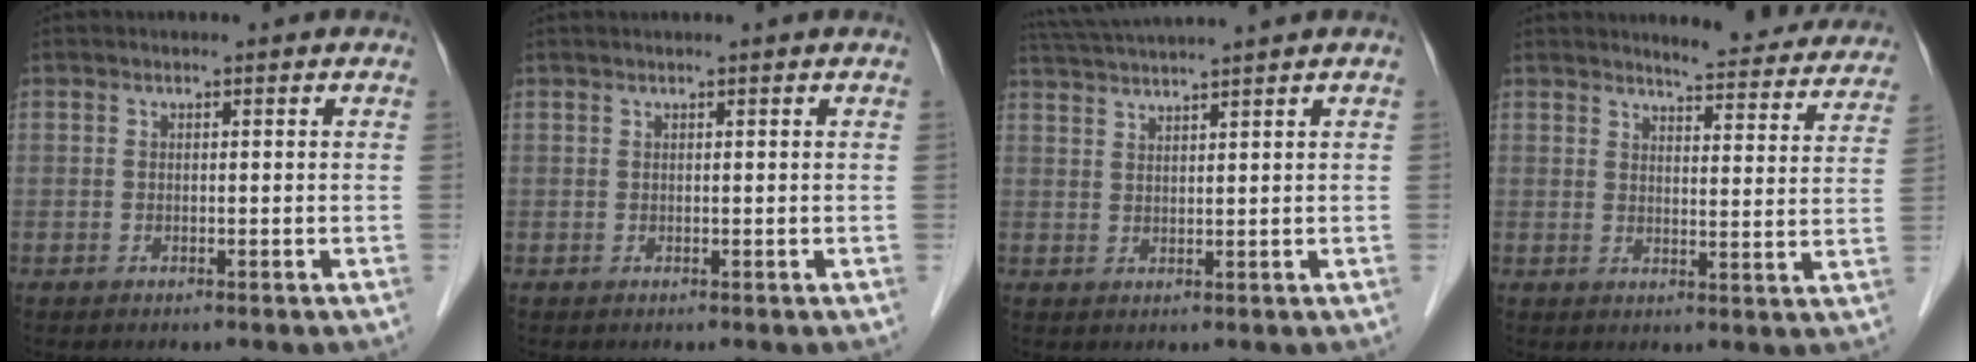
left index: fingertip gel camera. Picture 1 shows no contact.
{"total": 1.4, "force": [1.2, -0.4, 0.6], "torque": [-0.007, 0.014, 0.026]}
{"total": 7.3, "force": [6.6, -1.7, 2.7], "torque": [-0.049, 0.017, 0.115]}
{"total": 14.0, "force": [13.1, 2.3, 4.2], "torque": [-0.028, -0.036, 0.135]}